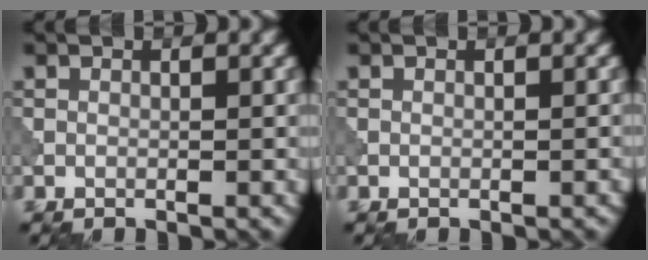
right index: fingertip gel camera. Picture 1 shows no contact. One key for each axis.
{"total": 0.0}